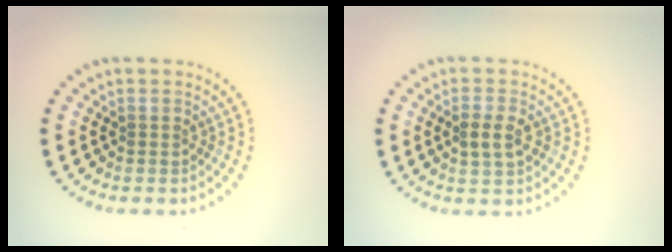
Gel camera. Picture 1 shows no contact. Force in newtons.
{"total": 2.4, "press": 2.4, "slide": 0.3}